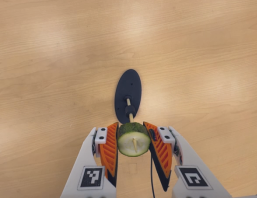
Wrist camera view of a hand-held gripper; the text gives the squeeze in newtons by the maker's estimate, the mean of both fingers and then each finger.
{"total": 10.9, "left": 11.0, "right": 10.8}